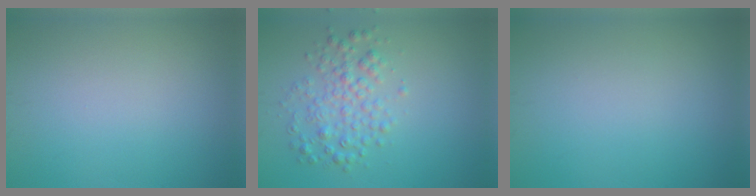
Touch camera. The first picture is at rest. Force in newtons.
{"total": 3.2, "press": 3.2, "slide": 0.1}
{"total": 0.0}